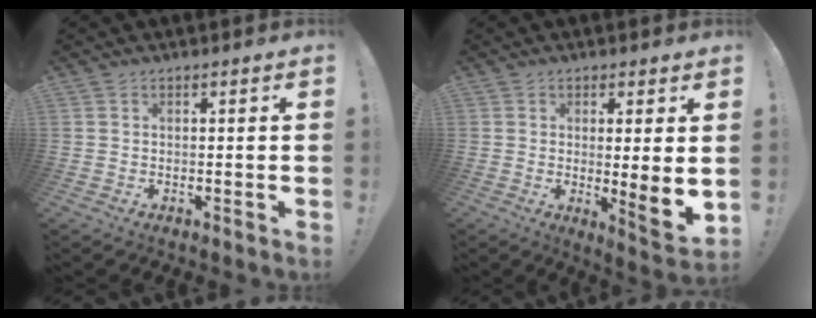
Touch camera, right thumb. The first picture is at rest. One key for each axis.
{"total": 7.5, "fx": 0.3, "fy": 0.2, "fz": 7.5, "tx": -0.097, "ty": -0.023, "tz": 0.007}